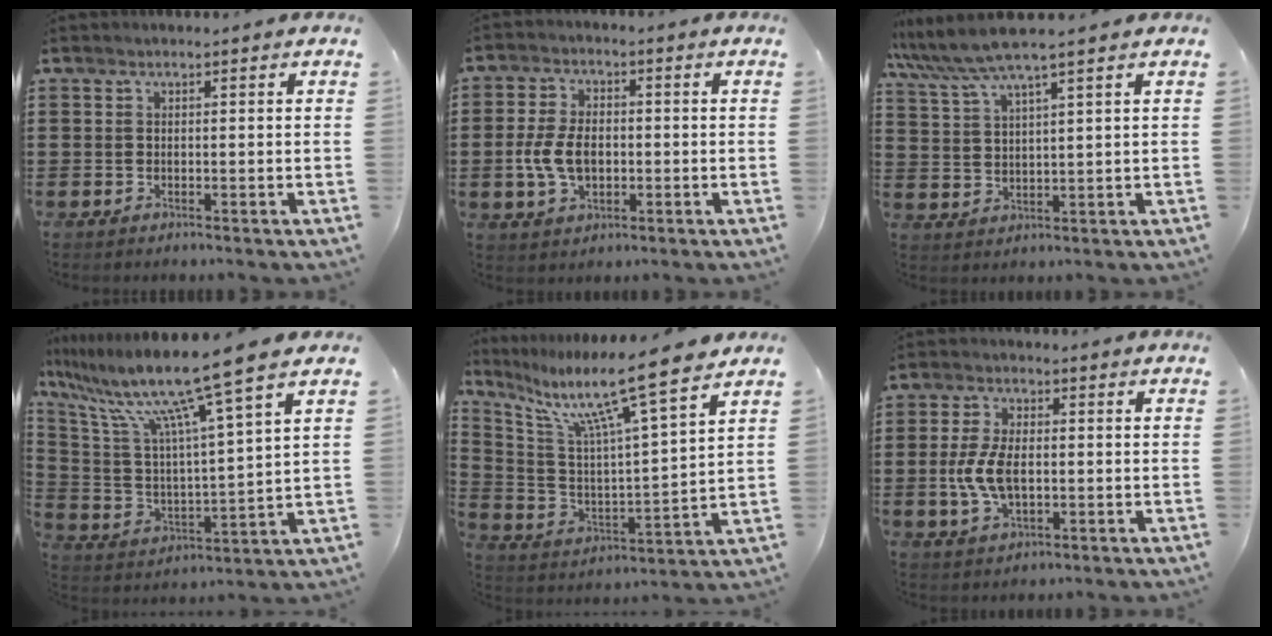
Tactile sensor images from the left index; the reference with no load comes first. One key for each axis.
{"total": 6.5, "fx": -1.0, "fy": 4.1, "fz": 5.0, "tx": -0.118, "ty": 0.003, "tz": -0.025}
{"total": 5.9, "fx": 4.7, "fy": 0.0, "fz": 3.6, "tx": -0.084, "ty": -0.016, "tz": 0.080}
{"total": 12.5, "fx": 9.7, "fy": -0.3, "fz": 7.9, "tx": -0.193, "ty": -0.058, "tz": 0.153}
{"total": 11.8, "fx": 8.8, "fy": 0.3, "fz": 7.9, "tx": -0.168, "ty": -0.061, "tz": 0.136}
{"total": 6.8, "fx": -0.5, "fy": 3.7, "fz": 5.7, "tx": -0.138, "ty": -0.002, "tz": -0.017}